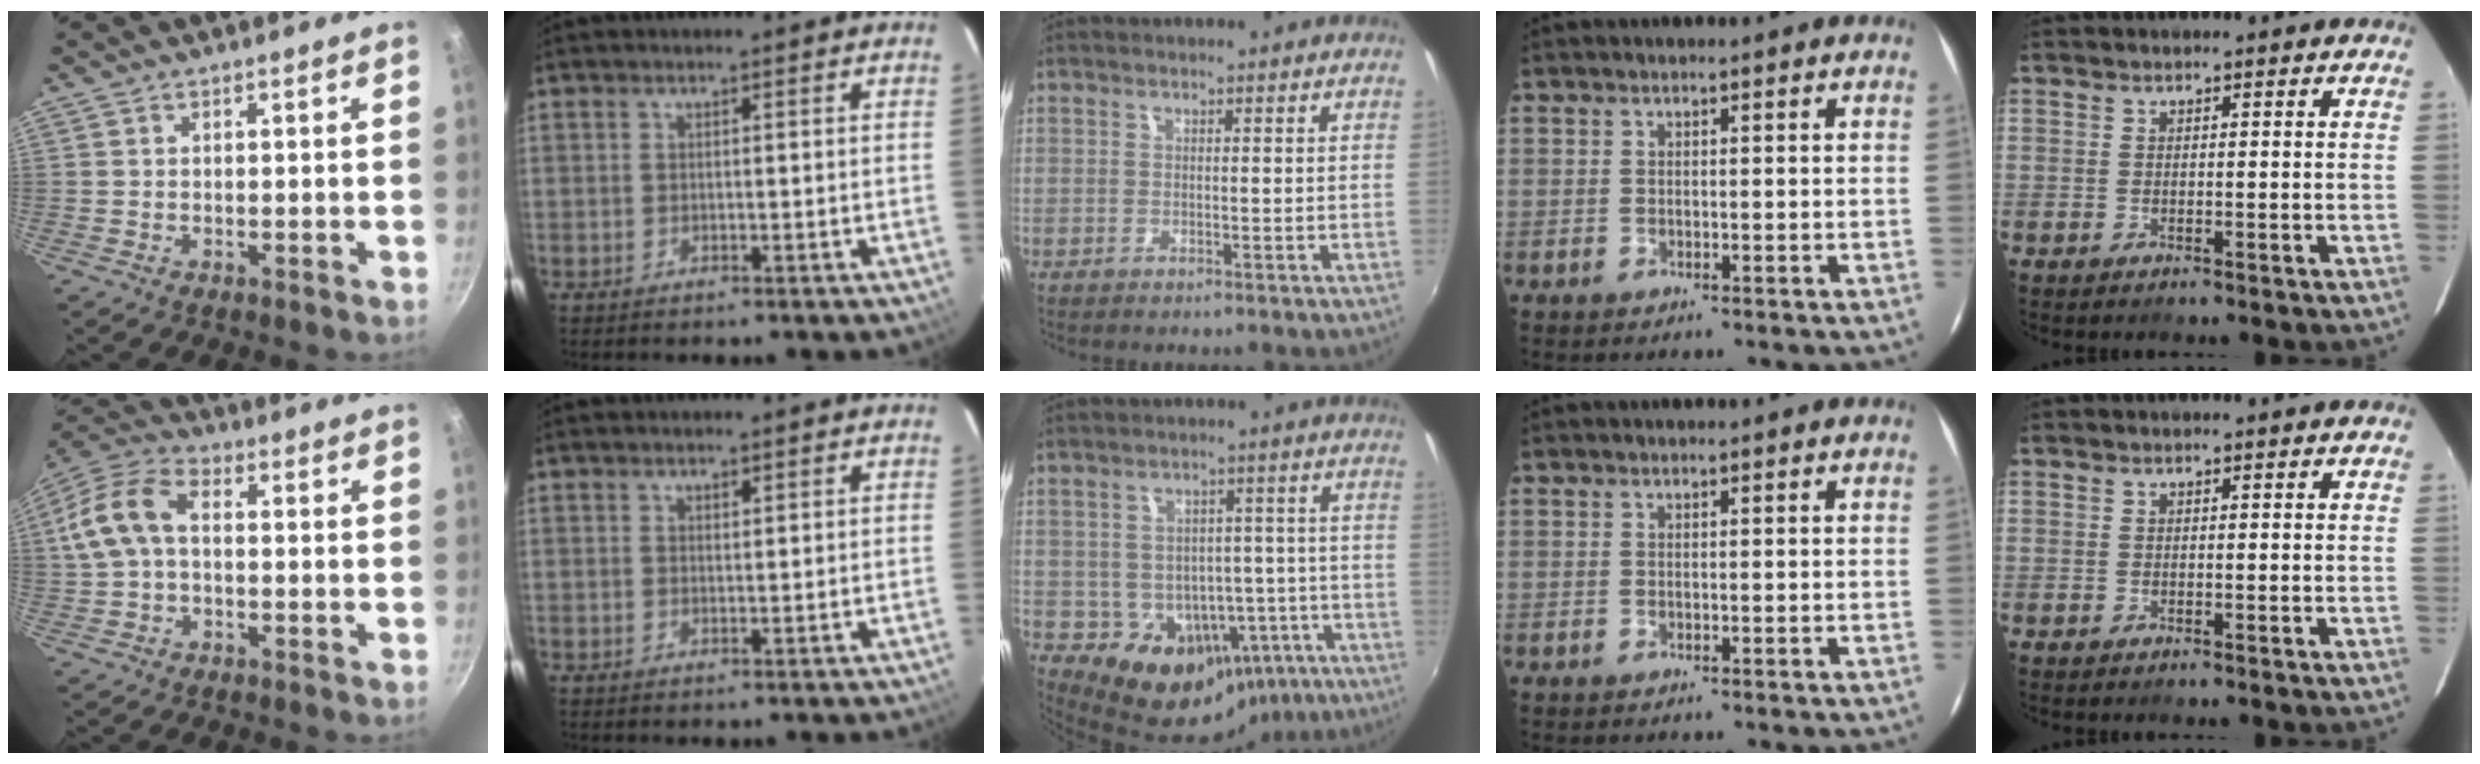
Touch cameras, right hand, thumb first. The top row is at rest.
{"thumb": {"total": 10.6, "force": [0.4, 6.6, 8.3], "torque": [-0.163, 0.034, -0.007]}, "index": {"total": 0.7, "force": [0.5, 0.3, 0.3], "torque": [-0.004, 0.001, 0.010]}, "middle": {"total": 16.3, "force": [-6.4, 13.5, 6.5], "torque": [-0.134, 0.029, -0.050]}}